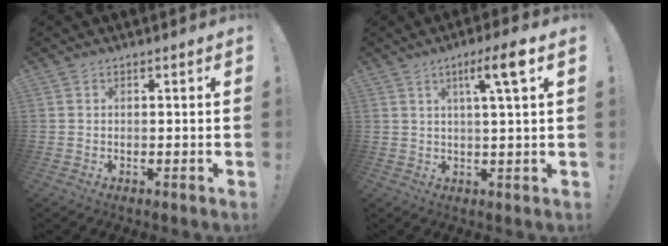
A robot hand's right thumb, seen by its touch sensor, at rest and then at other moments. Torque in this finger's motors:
{"motor_torque": [0.25, 0.25, 0.12, 0.15, 0.01]}